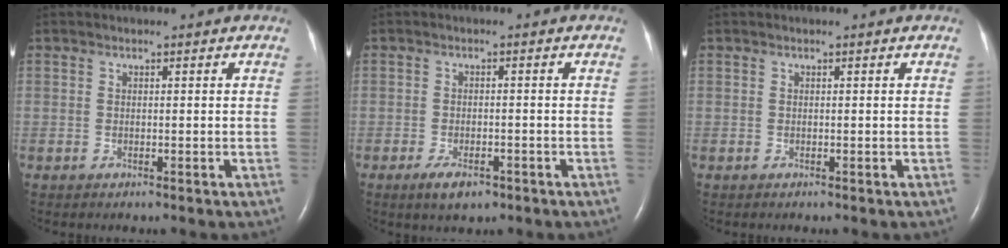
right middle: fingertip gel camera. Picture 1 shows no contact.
{"total": 3.6, "force": [-2.2, 1.4, 2.5], "torque": [-0.049, -0.004, -0.034]}
{"total": 0.0}